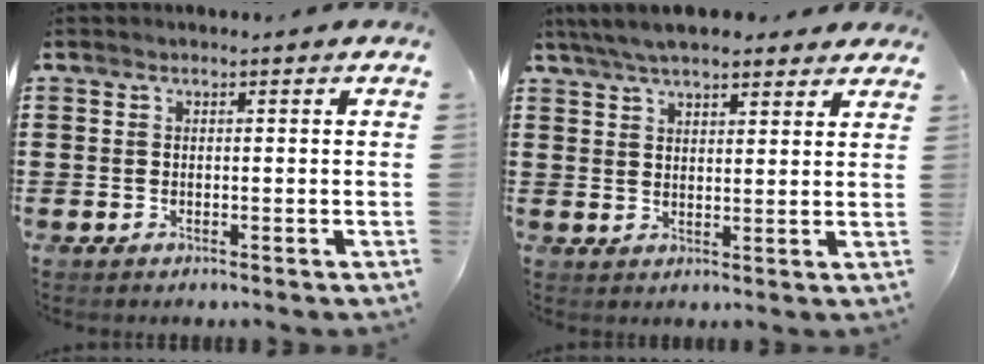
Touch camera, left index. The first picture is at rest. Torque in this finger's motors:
{"motor_torque": [2.14, 0.00, 0.29, -0.07]}